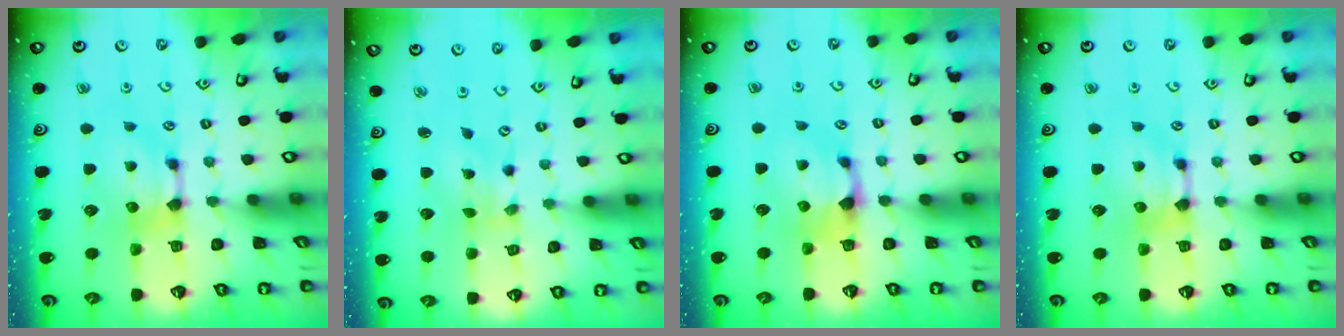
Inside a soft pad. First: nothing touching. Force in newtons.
{"total": 3.4, "press": 3.3, "slide": 0.6}
{"total": 1.2, "press": 0.8, "slide": 0.9}
{"total": 0.0}